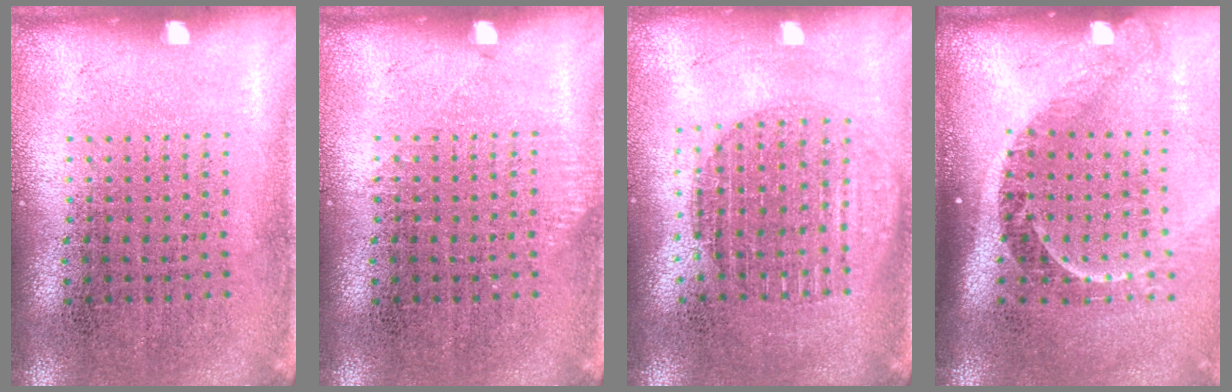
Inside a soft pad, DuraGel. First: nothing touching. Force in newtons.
{"total": 0.8, "press": 0.7, "slide": 0.2}
{"total": 1.7, "press": 1.5, "slide": 0.9}
{"total": 2.3, "press": 1.6, "slide": 1.6}